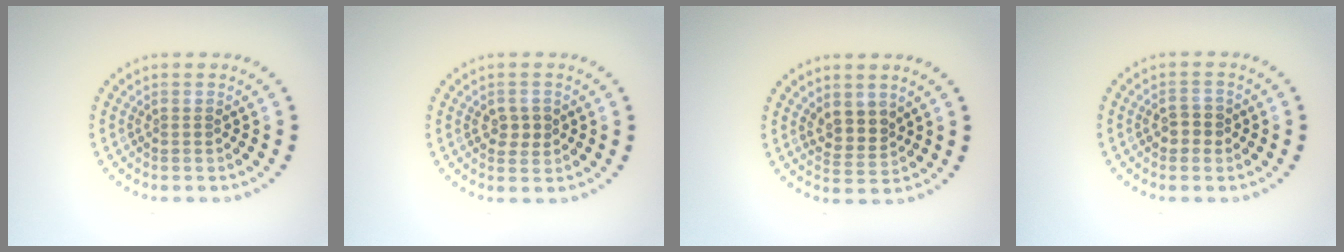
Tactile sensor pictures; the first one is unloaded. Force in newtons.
{"total": 1.8, "press": 1.8, "slide": 0.1}
{"total": 2.5, "press": 2.2, "slide": 1.1}
{"total": 1.9, "press": 1.9, "slide": 0.2}